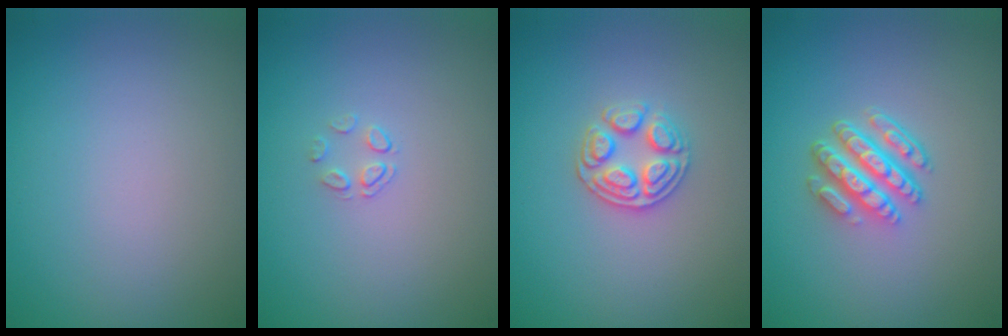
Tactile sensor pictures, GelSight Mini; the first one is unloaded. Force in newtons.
{"total": 1.1, "press": 0.5, "slide": 1.0}
{"total": 3.0, "press": 2.8, "slide": 1.1}
{"total": 4.8, "press": 3.5, "slide": 3.2}